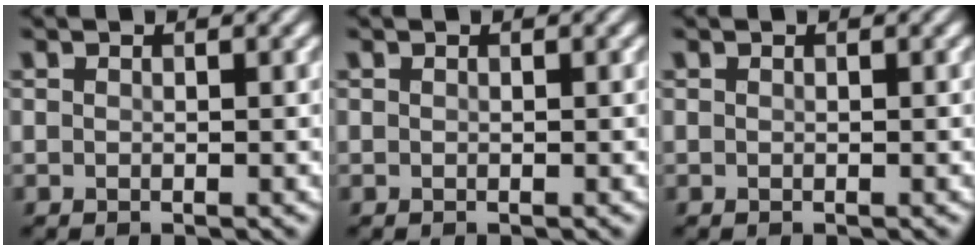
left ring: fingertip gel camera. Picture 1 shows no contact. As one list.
[{"total": 0.0}, {"total": 0.0}]